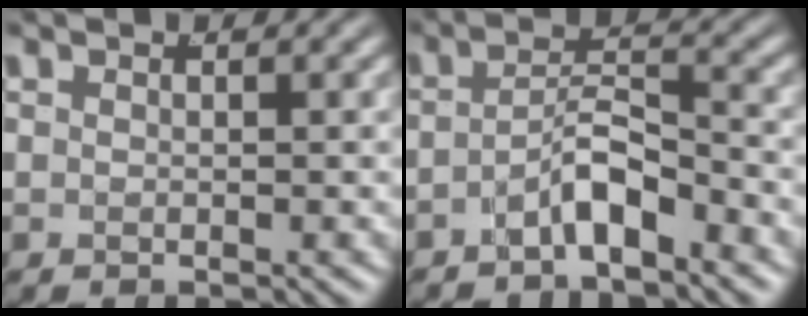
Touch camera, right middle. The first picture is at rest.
{"total": 3.7, "force": [-2.8, 0.9, 2.2], "torque": [-0.029, -0.003, -0.047]}